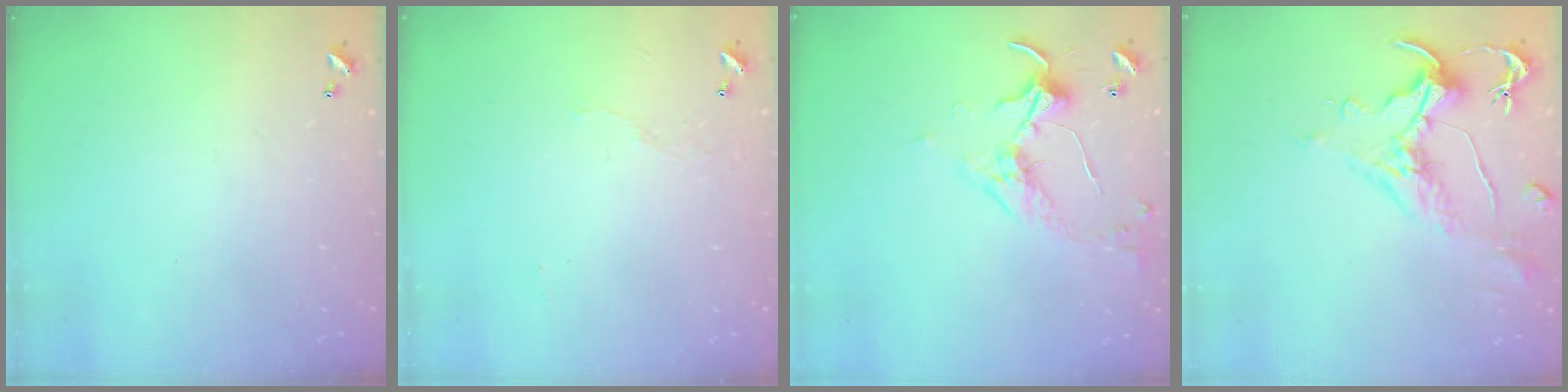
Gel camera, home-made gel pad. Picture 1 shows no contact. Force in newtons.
{"total": 2.9, "press": 2.8, "slide": 0.6}
{"total": 3.5, "press": 3.4, "slide": 0.7}
{"total": 1.6, "press": 0.7, "slide": 1.5}